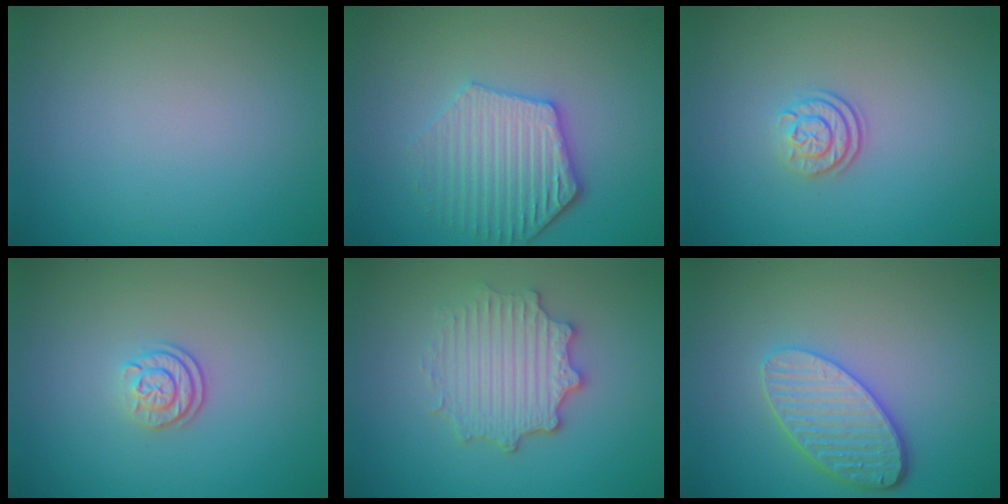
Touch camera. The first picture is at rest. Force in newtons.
{"total": 4.5, "press": 4.0, "slide": 2.0}
{"total": 2.4, "press": 1.8, "slide": 1.6}
{"total": 2.1, "press": 1.7, "slide": 1.3}
{"total": 4.4, "press": 3.6, "slide": 2.5}
{"total": 4.7, "press": 3.9, "slide": 2.6}